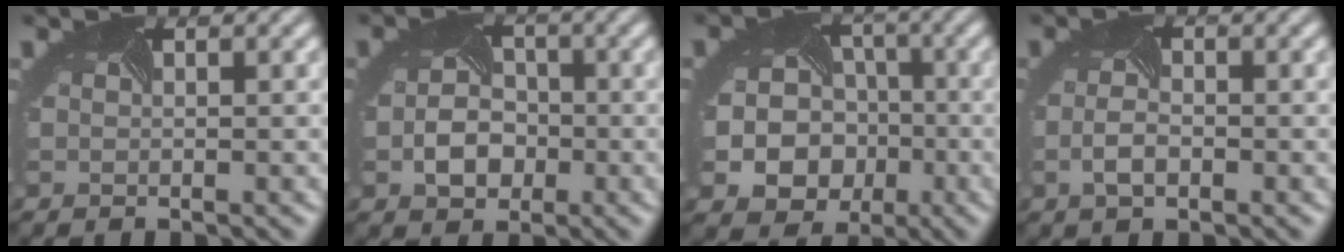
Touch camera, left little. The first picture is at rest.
{"total": 3.5, "force": [-1.5, 2.6, 1.8], "torque": [-0.039, -0.005, -0.021]}
{"total": 9.8, "force": [-3.0, 8.4, 4.0], "torque": [-0.070, -0.027, -0.054]}
{"total": 1.9, "force": [-1.2, 0.8, 1.3], "torque": [-0.039, -0.005, -0.016]}